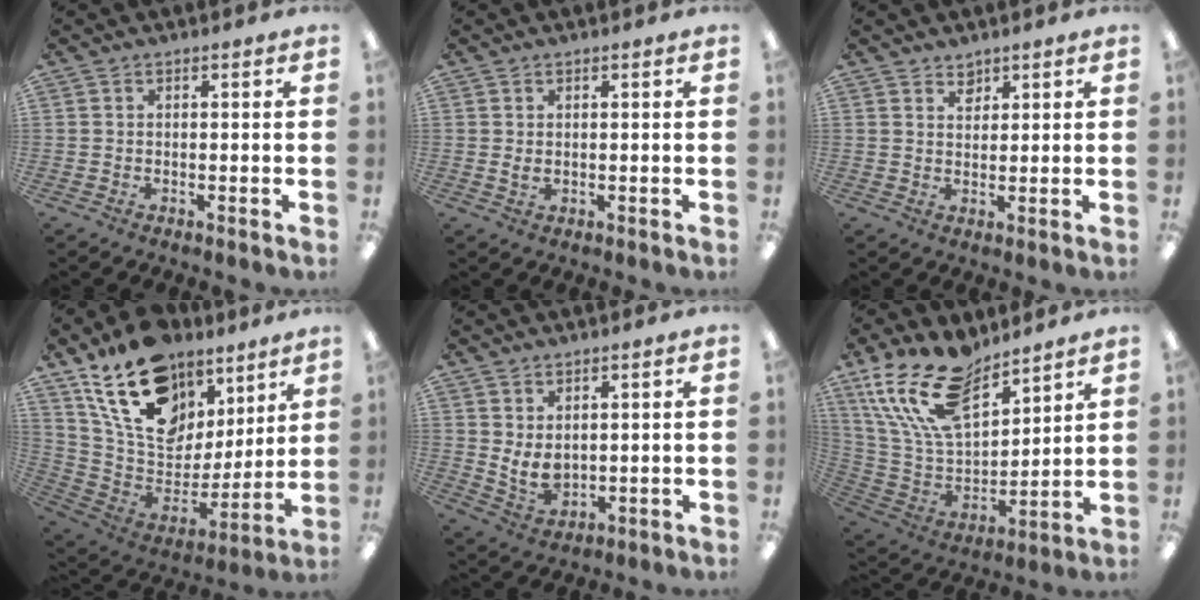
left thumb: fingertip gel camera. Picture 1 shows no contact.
{"total": 1.4, "force": [0.3, 0.8, 1.1], "torque": [-0.015, -0.002, 0.004]}
{"total": 2.9, "force": [2.4, 1.6, 0.3], "torque": [0.005, -0.013, 0.044]}
{"total": 20.7, "force": [13.3, 12.3, 10.0], "torque": [-0.180, -0.078, 0.246]}
{"total": 5.5, "force": [2.3, 3.5, 3.6], "torque": [-0.067, -0.021, 0.042]}
{"total": 21.0, "force": [14.4, 10.1, 11.4], "torque": [-0.242, -0.081, 0.266]}